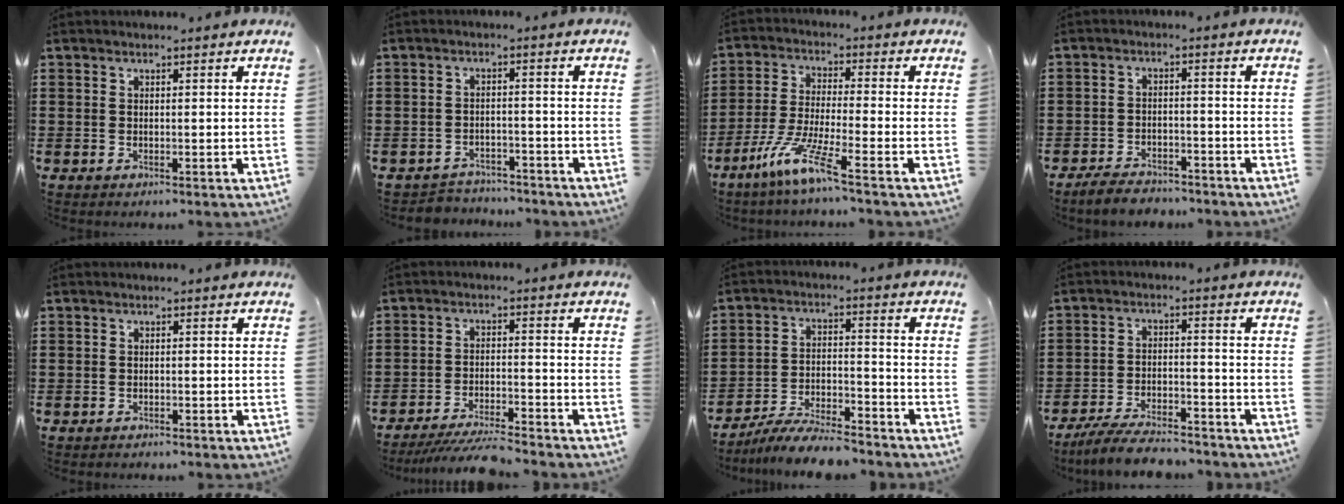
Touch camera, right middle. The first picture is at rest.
{"total": 2.8, "force": [-2.8, 0.5, -0.2], "torque": [-0.007, -0.002, -0.061]}
{"total": 8.3, "force": [-5.6, 0.3, 6.2], "torque": [-0.140, -0.017, -0.108]}
{"total": 3.7, "force": [-3.6, 0.7, 0.4], "torque": [-0.012, 0.005, -0.074]}
{"total": 0.6, "force": [-0.6, 0.1, 0.0], "torque": [-0.001, 0.000, -0.013]}
{"total": 5.6, "force": [-5.2, 0.1, 1.9], "torque": [-0.045, -0.013, -0.103]}
{"total": 7.6, "force": [-7.2, 0.6, 2.5], "torque": [-0.044, 0.006, -0.136]}
{"total": 6.6, "force": [-6.0, 0.7, 2.4], "torque": [-0.056, -0.003, -0.116]}